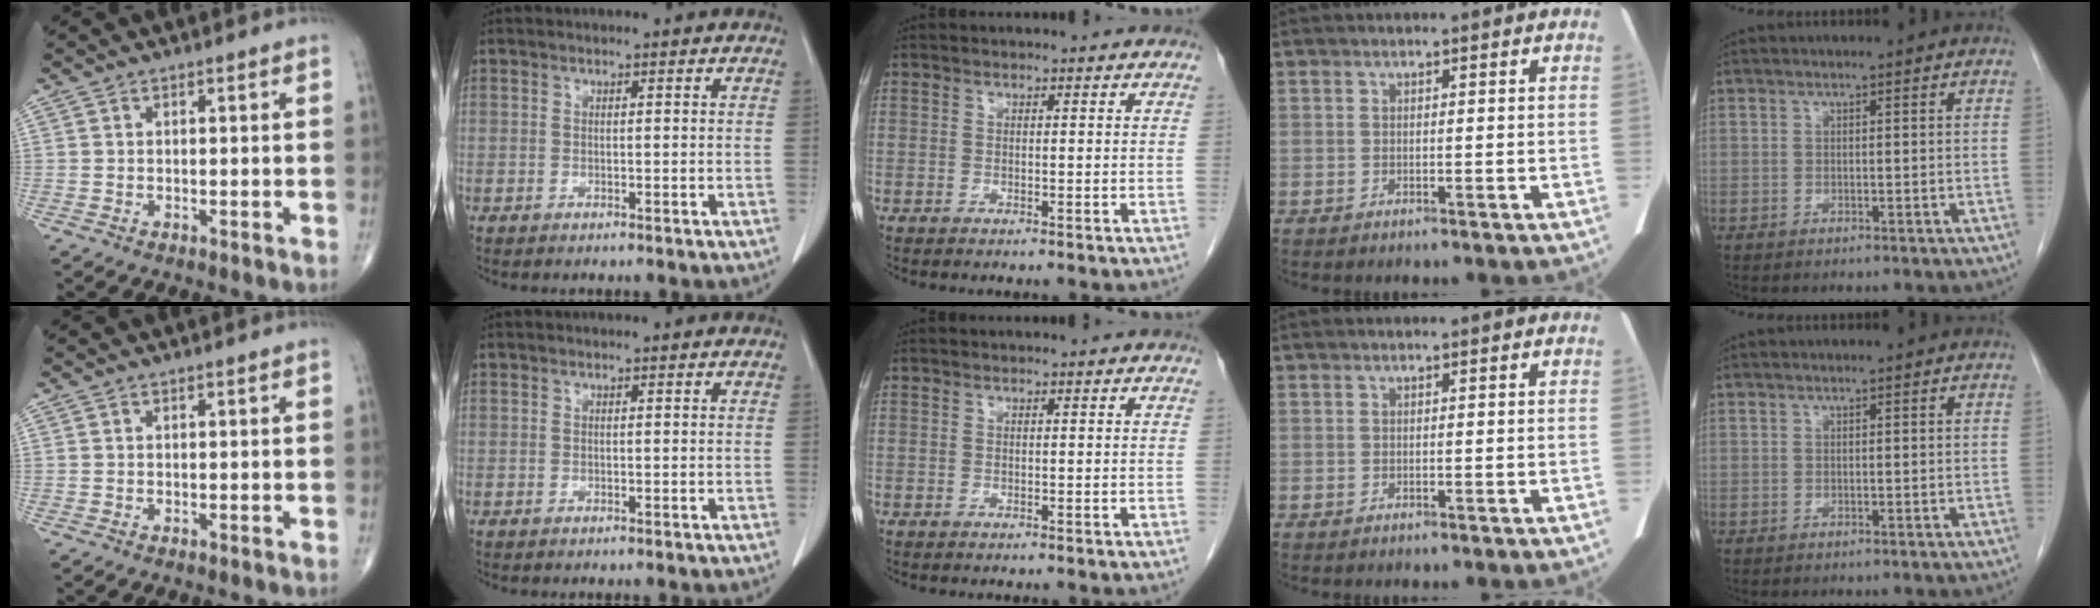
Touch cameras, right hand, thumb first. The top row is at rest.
{}